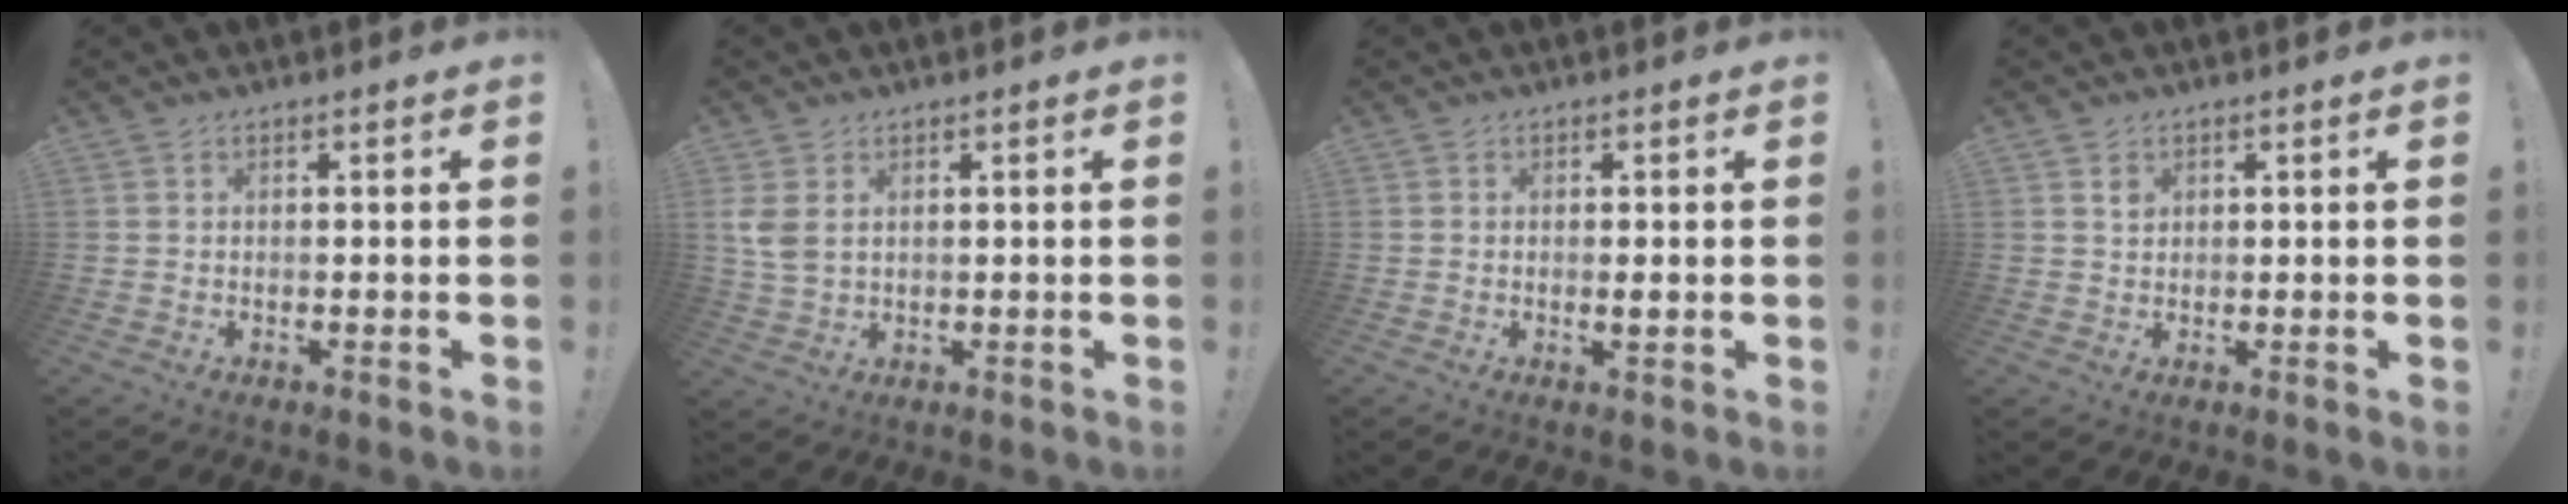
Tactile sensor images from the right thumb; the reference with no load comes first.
{"total": 5.2, "force": [1.8, 3.2, 3.7], "torque": [-0.075, -0.009, 0.034]}
{"total": 1.3, "force": [0.0, 0.2, 1.3], "torque": [-0.016, -0.005, -0.001]}
{"total": 1.9, "force": [0.9, 1.5, 0.6], "torque": [0.011, -0.009, 0.012]}